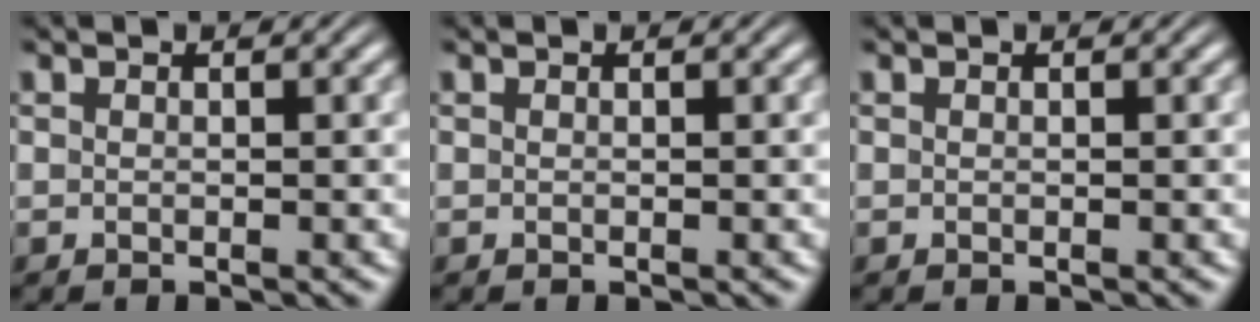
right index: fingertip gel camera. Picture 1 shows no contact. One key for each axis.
{"total": 0.0}
{"total": 0.0}